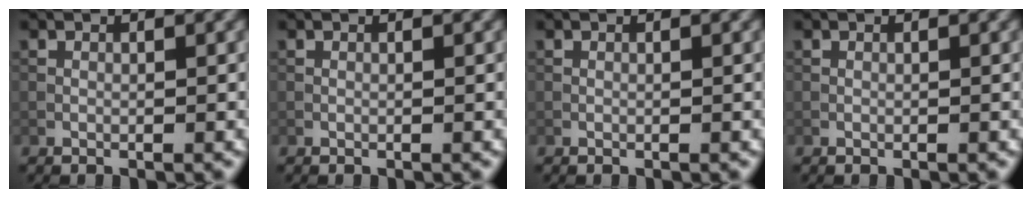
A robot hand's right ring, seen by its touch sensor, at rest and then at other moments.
{"total": 0.0}
{"total": 0.0}
{"total": 0.0}